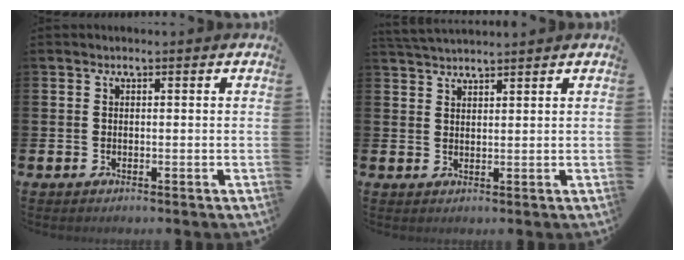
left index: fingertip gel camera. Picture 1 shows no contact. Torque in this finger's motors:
{"motor_torque": [1.04, -1.10, 0.17, 0.03]}